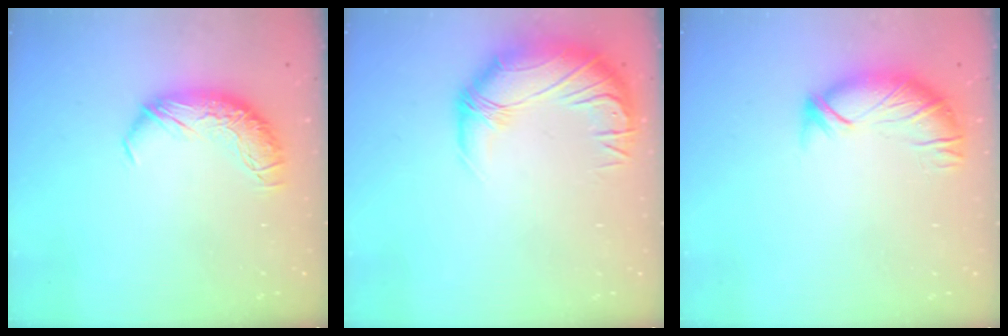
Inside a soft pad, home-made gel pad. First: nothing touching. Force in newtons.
{"total": 3.2, "press": 0.9, "slide": 3.0}
{"total": 3.3, "press": 3.1, "slide": 1.2}